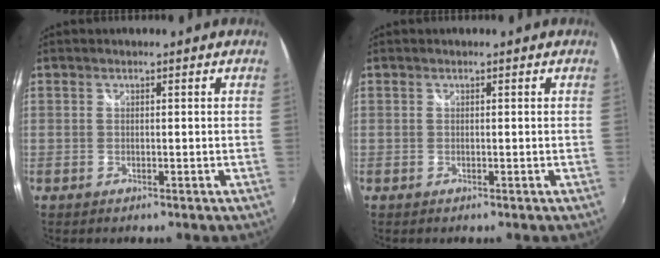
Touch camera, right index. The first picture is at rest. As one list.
[{"total": 0.0}]